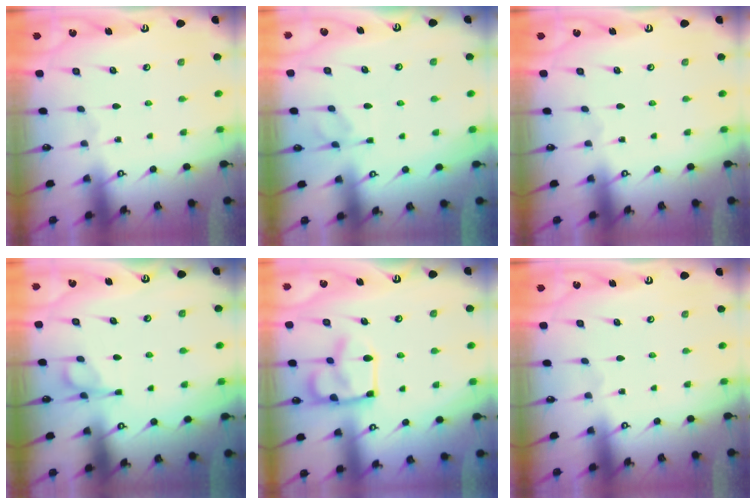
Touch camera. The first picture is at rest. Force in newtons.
{"total": 2.4, "press": 2.1, "slide": 1.2}
{"total": 0.0}
{"total": 6.8, "press": 6.7, "slide": 0.8}
{"total": 9.6, "press": 9.5, "slide": 1.5}
{"total": 0.0}